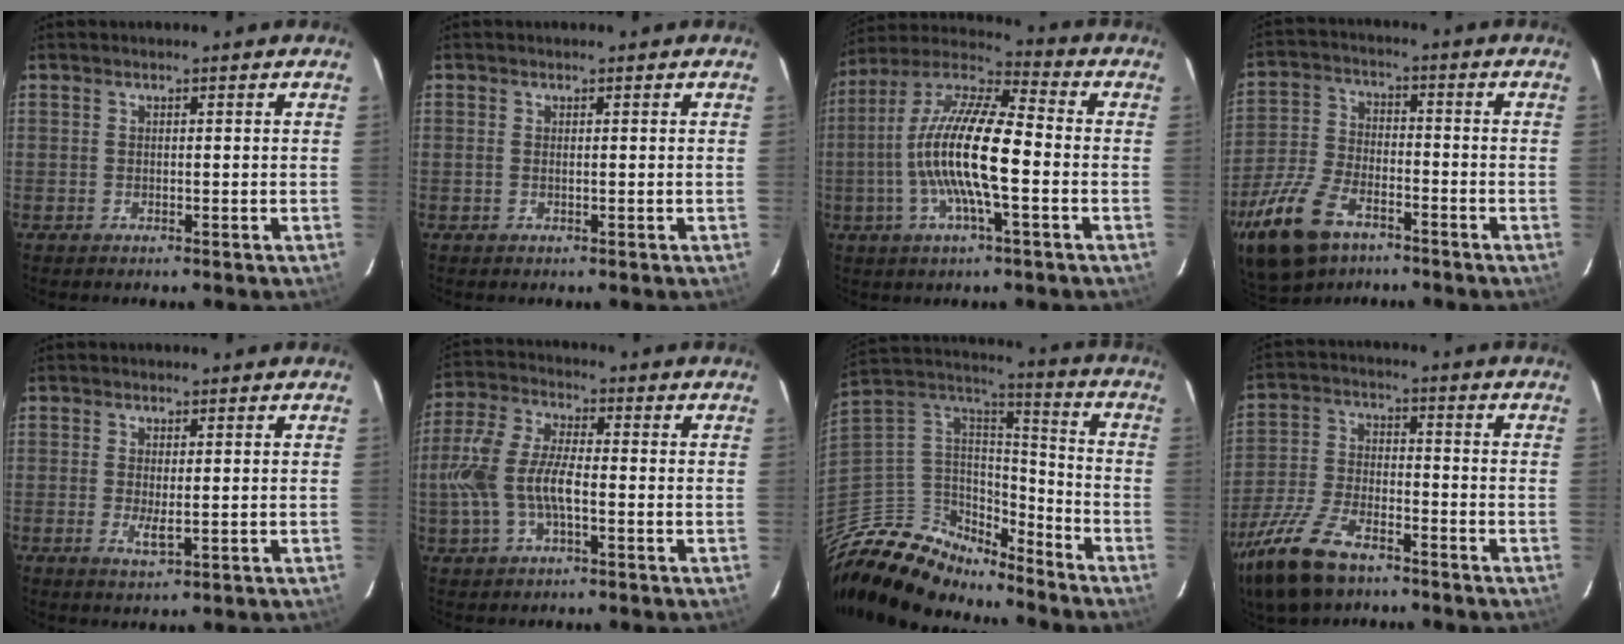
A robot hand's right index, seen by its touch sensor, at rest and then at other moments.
{"total": 0.6, "force": [0.2, 0.2, 0.5], "torque": [-0.012, 0.001, 0.001]}
{"total": 16.5, "force": [-2.6, 3.6, 15.9], "torque": [-0.302, 0.003, -0.058]}
{"total": 15.9, "force": [-9.8, 8.4, 9.2], "torque": [-0.226, -0.019, -0.184]}
{"total": 3.0, "force": [-0.2, 0.9, 2.9], "torque": [-0.055, -0.009, -0.002]}
{"total": 11.4, "force": [-2.0, 5.0, 10.1], "torque": [-0.222, 0.008, -0.039]}
{"total": 18.5, "force": [-14.9, 8.1, 7.5], "torque": [-0.181, 0.026, -0.267]}
{"total": 15.4, "force": [-10.6, 6.7, 9.0], "torque": [-0.214, -0.025, -0.204]}